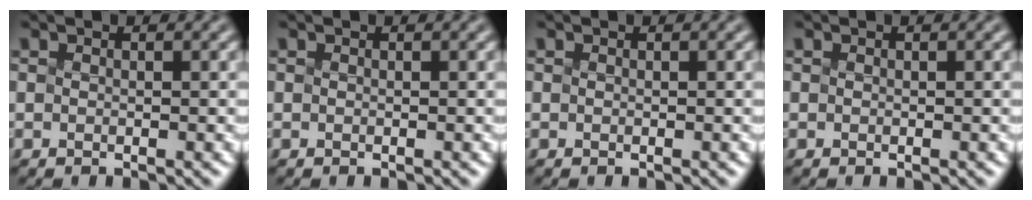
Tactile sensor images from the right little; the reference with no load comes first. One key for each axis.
{"total": 0.0}
{"total": 0.0}
{"total": 0.0}